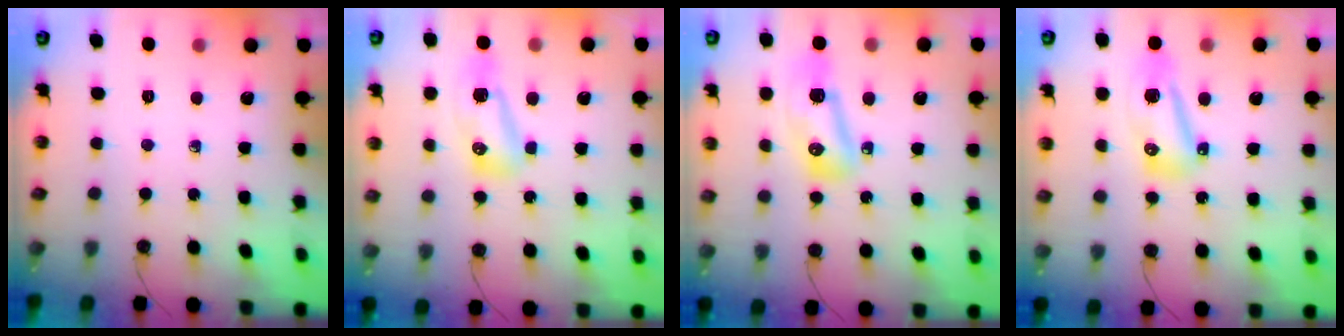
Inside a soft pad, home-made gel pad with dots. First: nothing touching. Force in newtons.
{"total": 17.6, "press": 11.6, "slide": 13.2}
{"total": 9.9, "press": 9.9, "slide": 0.9}
{"total": 8.8, "press": 8.6, "slide": 1.8}